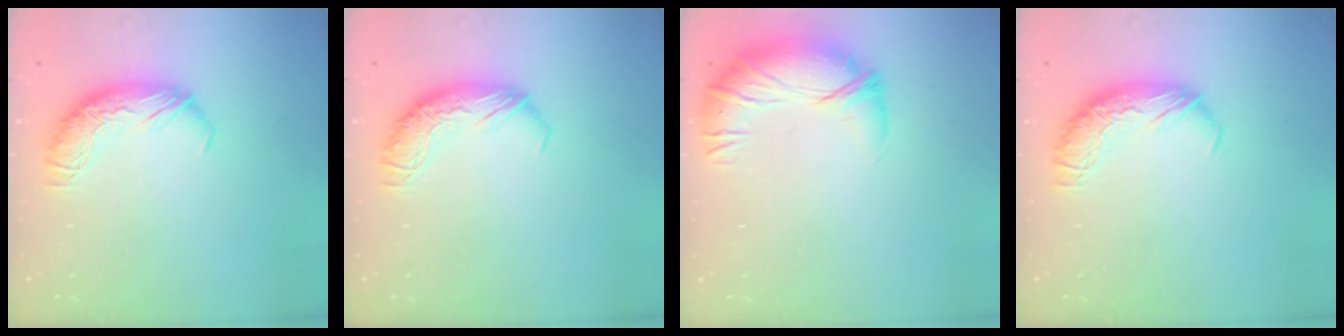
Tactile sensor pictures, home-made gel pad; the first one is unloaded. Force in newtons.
{"total": 0.0}
{"total": 2.8, "press": 1.2, "slide": 2.6}
{"total": 0.0}